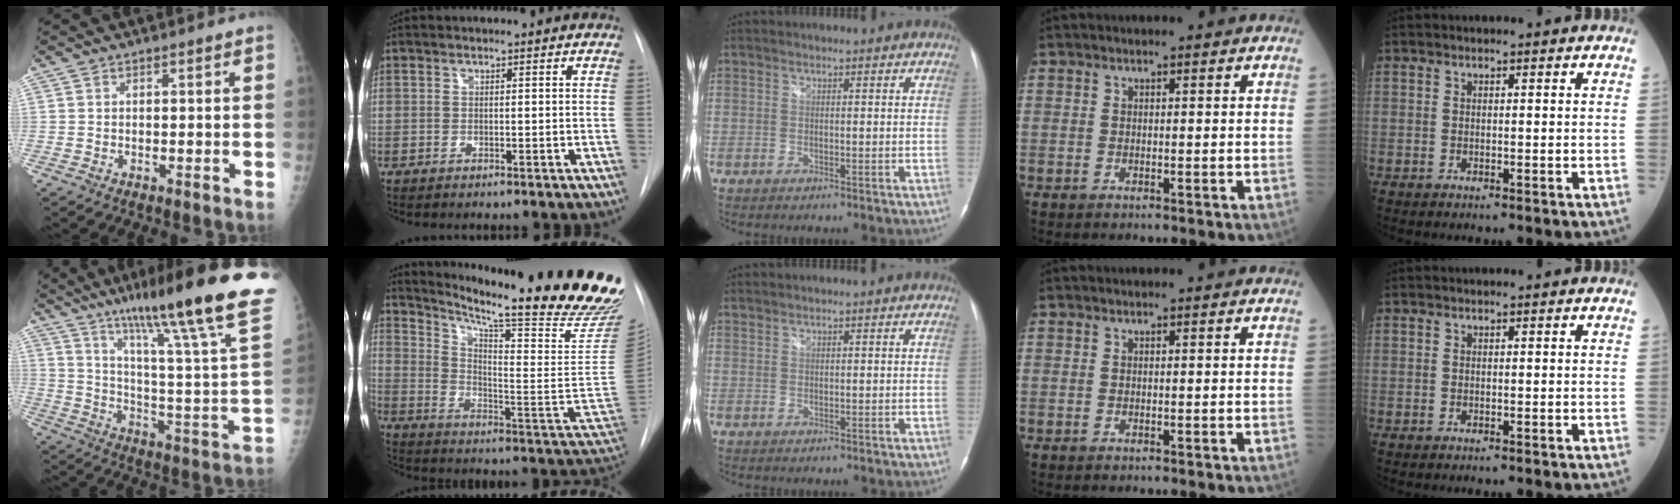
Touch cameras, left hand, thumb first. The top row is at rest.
{"thumb": {"total": 31.2, "force": [20.7, 3.2, 23.1], "torque": [-0.305, -0.080, 0.309]}, "index": {"total": 29.0, "force": [23.5, 1.1, 16.9], "torque": [-0.252, -0.102, 0.313]}, "middle": {"total": 0.6, "force": [0.6, 0.0, 0.1], "torque": [-0.007, 0.004, 0.017]}}